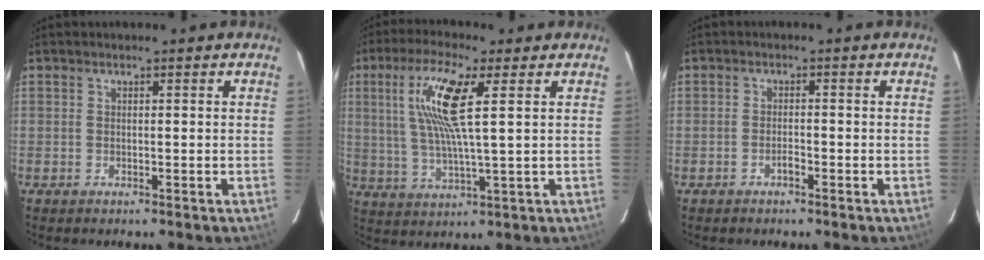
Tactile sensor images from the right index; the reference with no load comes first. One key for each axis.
{"total": 12.1, "fx": 3.9, "fy": 1.5, "fz": 11.3, "tx": -0.224, "ty": 0.006, "tz": 0.075}
{"total": 1.5, "fx": -1.1, "fy": 0.4, "fz": 0.9, "tx": -0.021, "ty": 0.004, "tz": -0.021}